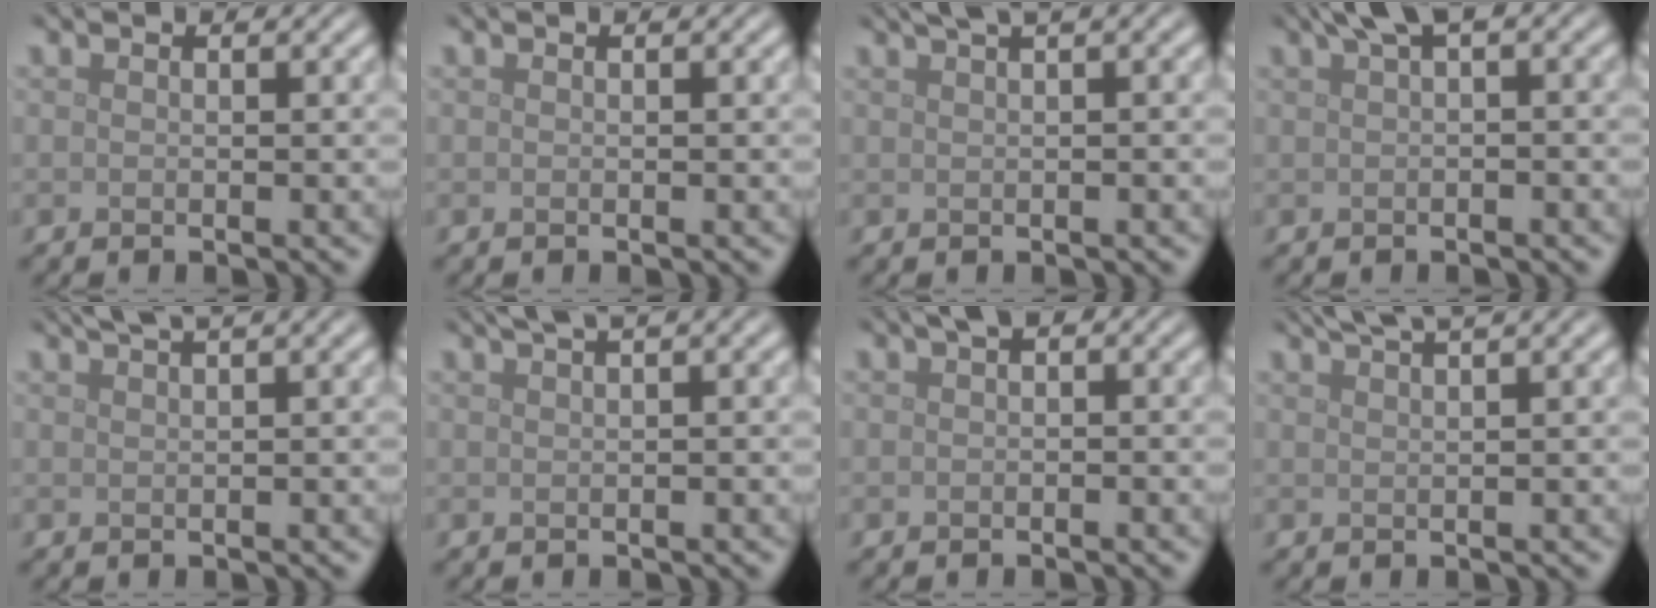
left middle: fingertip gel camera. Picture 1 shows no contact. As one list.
[{"total": 0.0}, {"total": 6.3, "force": [3.2, 2.6, 4.8], "torque": [-0.045, 0.037, 0.035]}, {"total": 3.3, "force": [1.2, 0.8, 3.0], "torque": [-0.043, 0.014, 0.019]}, {"total": 4.4, "force": [2.9, 1.3, 3.0], "torque": [-0.027, 0.019, 0.021]}, {"total": 5.6, "force": [2.9, 2.3, 4.3], "torque": [-0.040, 0.034, 0.029]}, {"total": 1.4, "force": [0.3, 0.6, 1.2], "torque": [-0.014, 0.005, 0.005]}, {"total": 4.8, "force": [3.5, 1.1, 3.0], "torque": [-0.029, 0.021, 0.029]}]